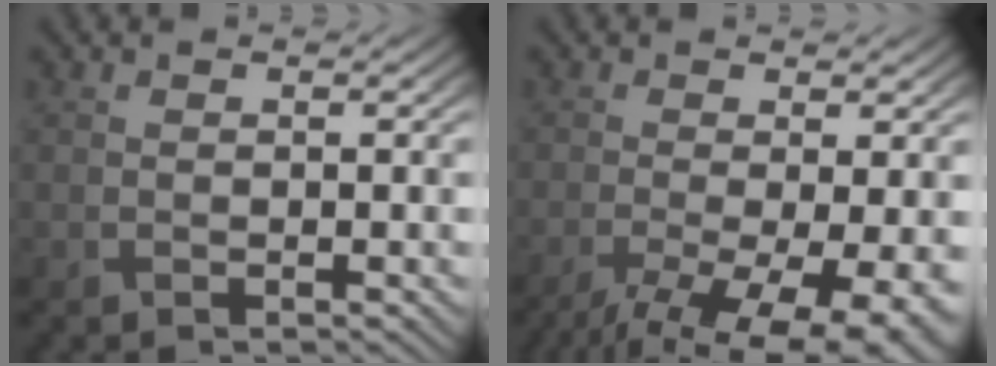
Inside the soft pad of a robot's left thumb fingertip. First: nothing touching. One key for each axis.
{"total": 10.6, "fx": -5.3, "fy": 3.4, "fz": 8.5, "tx": -0.162, "ty": -0.031, "tz": -0.069}